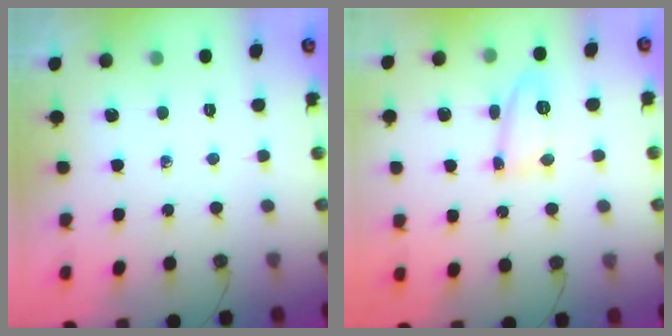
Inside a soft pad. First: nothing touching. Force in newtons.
{"total": 23.7, "press": 12.1, "slide": 20.4}